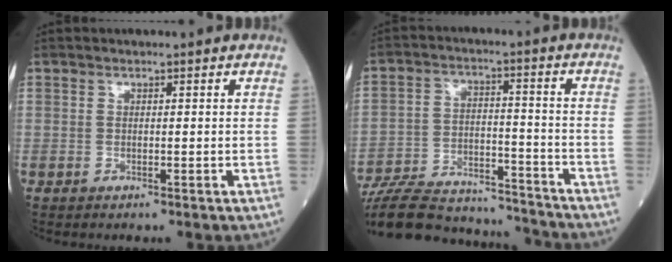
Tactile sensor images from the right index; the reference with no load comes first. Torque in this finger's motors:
{"motor_torque": [-0.48, -0.97, -0.79, -0.21]}